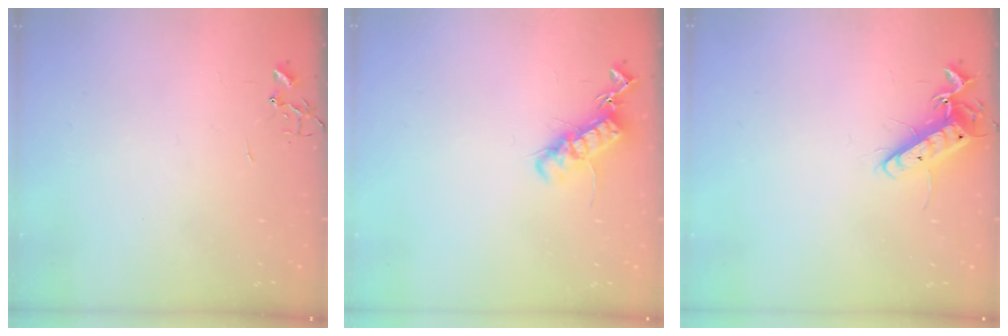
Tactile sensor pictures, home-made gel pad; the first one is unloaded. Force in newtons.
{"total": 13.3, "press": 13.3, "slide": 0.3}
{"total": 12.4, "press": 12.4, "slide": 1.1}